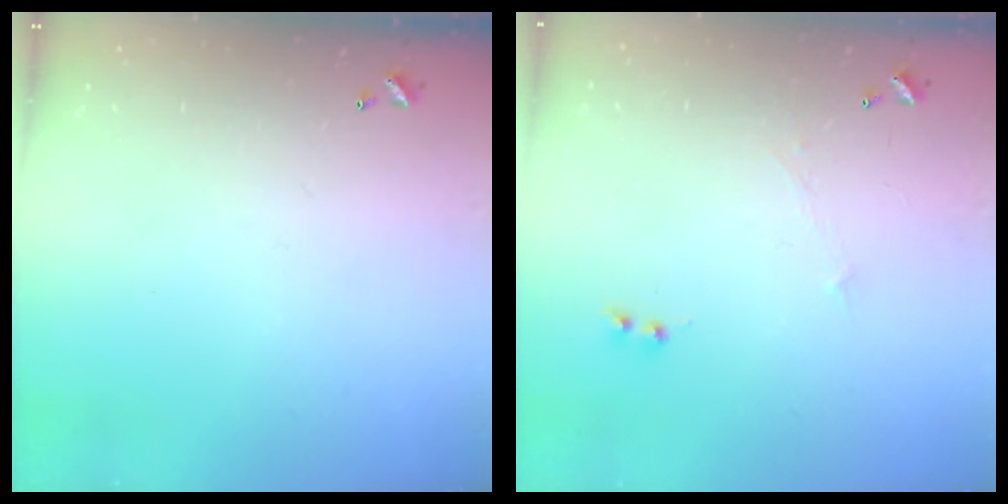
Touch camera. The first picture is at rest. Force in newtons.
{"total": 0.0}